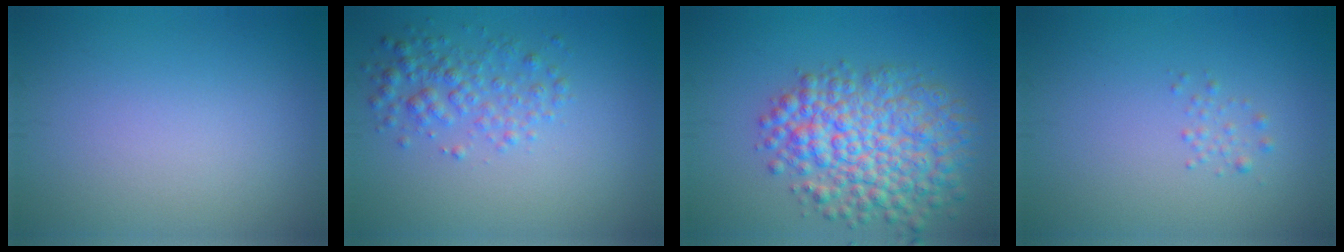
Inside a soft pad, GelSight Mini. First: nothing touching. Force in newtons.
{"total": 2.8, "press": 2.8, "slide": 0.1}
{"total": 8.3, "press": 8.3, "slide": 0.2}
{"total": 0.8, "press": 0.8, "slide": 0.0}